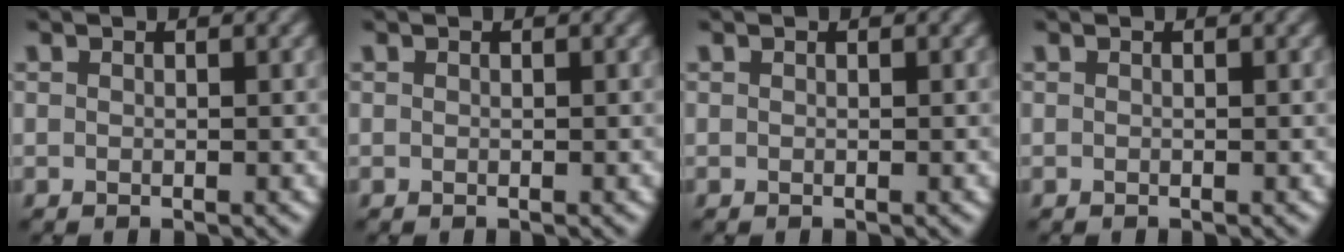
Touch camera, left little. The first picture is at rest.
{"total": 0.0}
{"total": 0.0}
{"total": 0.0}